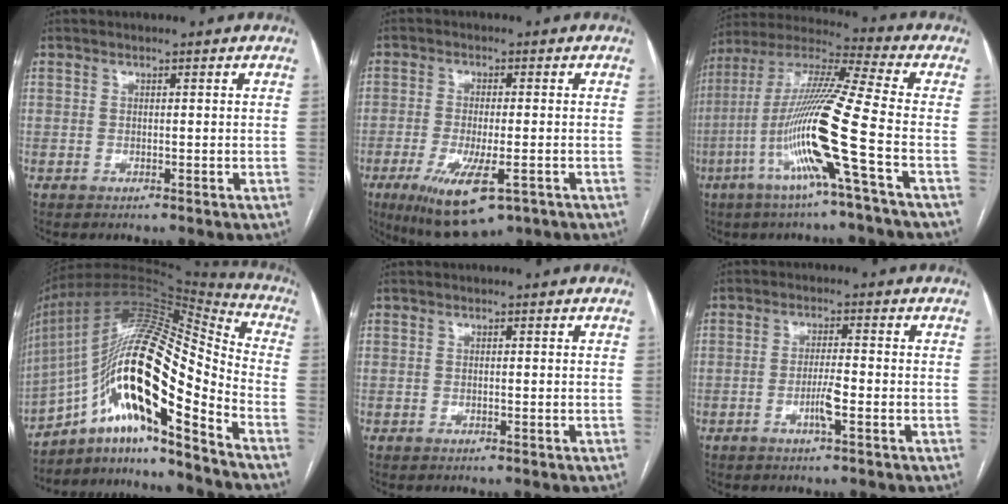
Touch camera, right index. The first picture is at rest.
{"total": 11.3, "force": [-5.5, 3.4, 9.2], "torque": [-0.164, -0.026, -0.084]}
{"total": 16.9, "force": [-5.6, -1.7, 15.8], "torque": [-0.314, -0.009, -0.117]}
{"total": 24.3, "force": [-10.8, 4.5, 21.2], "torque": [-0.383, 0.012, -0.185]}
{"total": 0.0}
{"total": 3.6, "force": [-1.4, 0.1, 3.3], "torque": [-0.063, -0.003, -0.027]}